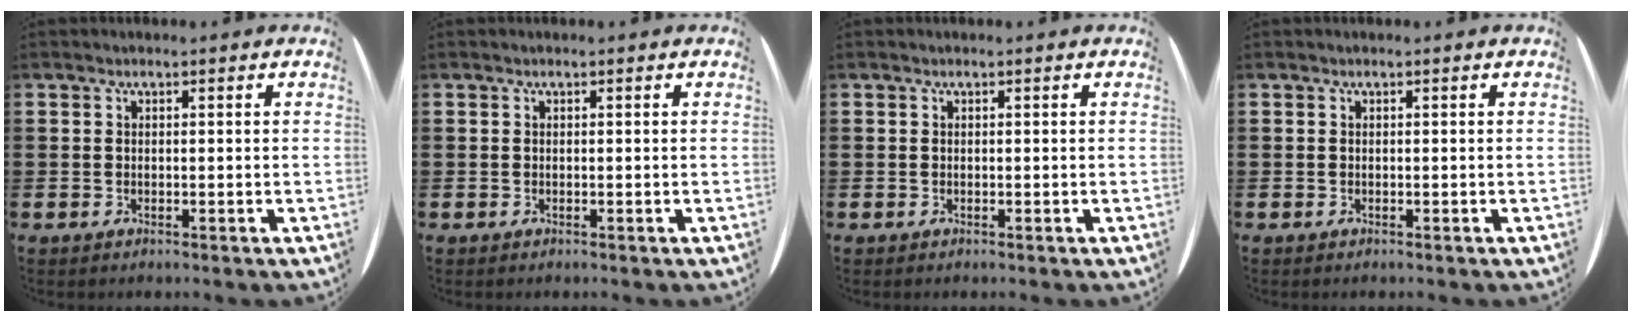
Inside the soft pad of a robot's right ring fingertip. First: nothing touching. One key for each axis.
{"total": 0.0}
{"total": 0.0}
{"total": 0.0}